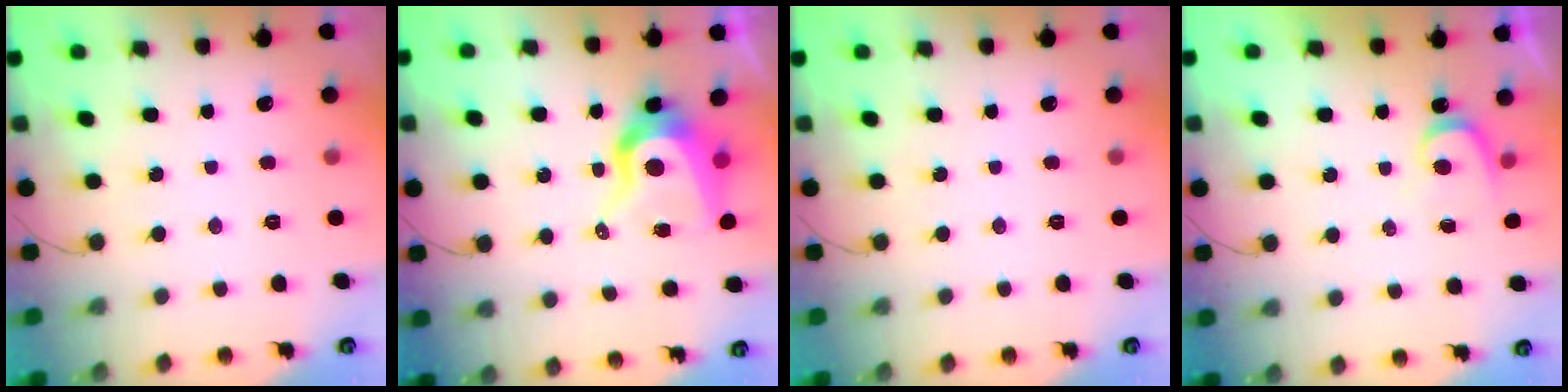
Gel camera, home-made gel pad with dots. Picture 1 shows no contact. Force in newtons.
{"total": 11.7, "press": 11.6, "slide": 1.1}
{"total": 0.0}
{"total": 5.1, "press": 5.0, "slide": 0.4}